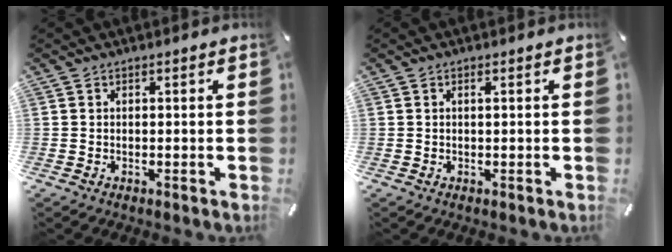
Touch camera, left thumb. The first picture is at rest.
{"total": 0.7, "force": [0.2, 0.1, 0.7], "torque": [-0.012, 0.001, 0.002]}